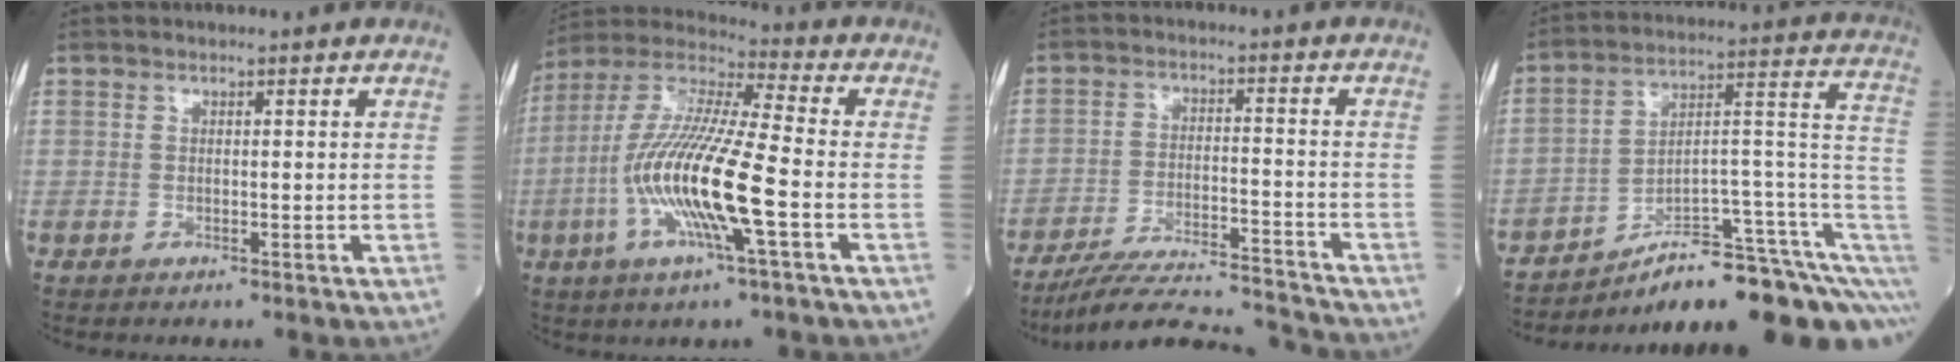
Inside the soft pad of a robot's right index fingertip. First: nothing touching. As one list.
[{"total": 16.5, "force": [-4.1, 1.2, 16.0], "torque": [-0.331, -0.008, -0.084]}, {"total": 14.4, "force": [-13.9, -0.1, 3.7], "torque": [-0.058, 0.007, -0.220]}, {"total": 18.5, "force": [-12.2, 3.0, 13.5], "torque": [-0.114, 0.074, -0.175]}]